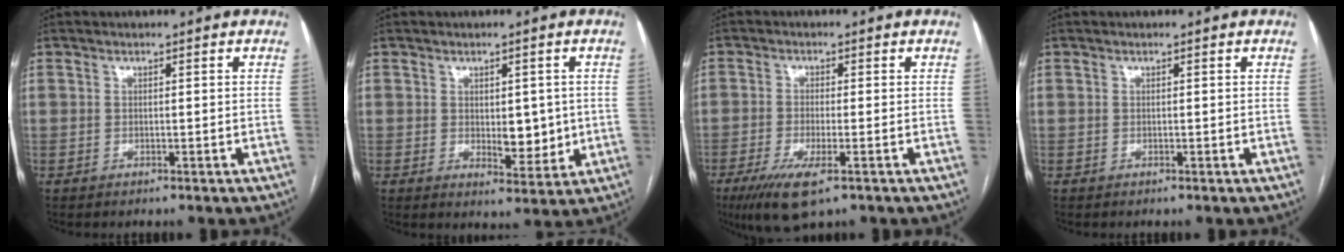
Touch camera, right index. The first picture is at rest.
{"total": 5.2, "force": [0.3, 2.8, 4.4], "torque": [-0.050, -0.005, 0.016]}
{"total": 7.4, "force": [-4.1, 1.5, 6.0], "torque": [-0.114, -0.020, -0.068]}
{"total": 0.0}